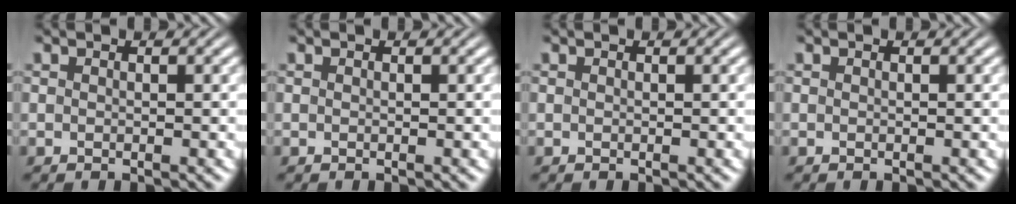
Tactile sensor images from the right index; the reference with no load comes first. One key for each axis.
{"total": 0.0}
{"total": 0.0}
{"total": 0.0}